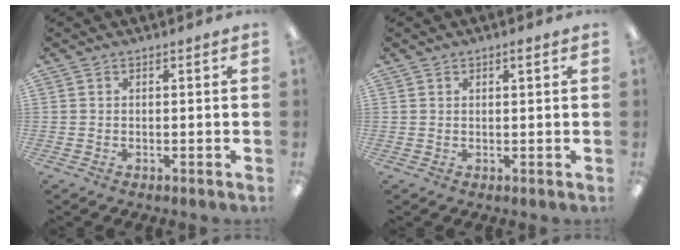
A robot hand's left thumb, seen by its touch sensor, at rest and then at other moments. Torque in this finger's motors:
{"motor_torque": [-0.13, 0.03, -0.21, 0.08, -0.01]}